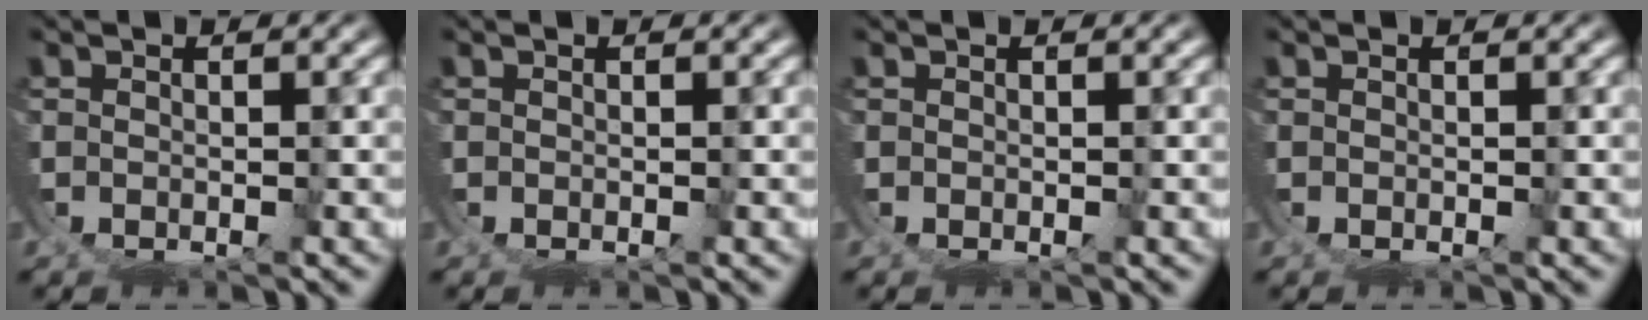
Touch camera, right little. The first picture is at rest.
{"total": 0.0}
{"total": 0.0}
{"total": 0.0}